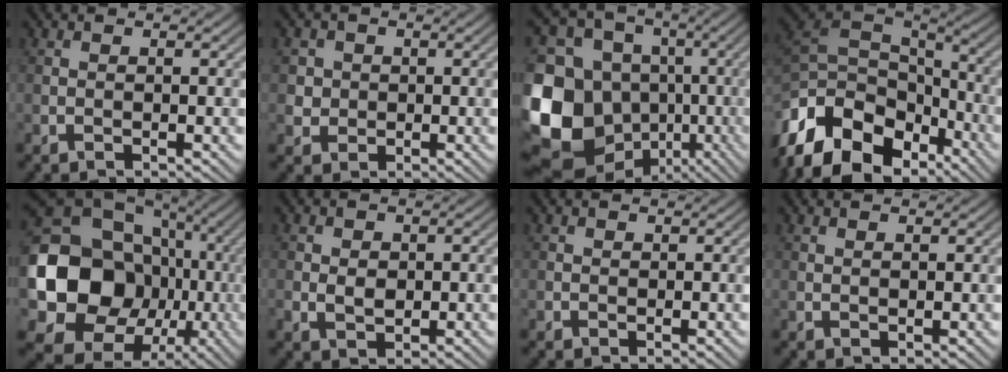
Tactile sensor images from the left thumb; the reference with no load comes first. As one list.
[{"total": 3.4, "force": [0.7, 3.2, 0.8], "torque": [-0.030, -0.008, 0.016]}, {"total": 18.1, "force": [-4.1, 15.3, 8.8], "torque": [-0.265, -0.012, -0.060]}, {"total": 16.1, "force": [-8.5, 9.8, 9.5], "torque": [-0.254, -0.021, -0.143]}, {"total": 20.4, "force": [-2.3, 17.4, 10.4], "torque": [-0.219, -0.040, -0.045]}, {"total": 2.7, "force": [0.0, 2.0, 1.8], "torque": [-0.035, -0.003, -0.001]}, {"total": 0.7, "force": [0.2, 0.7, 0.1], "torque": [-0.001, -0.004, 0.002]}, {"total": 0.6, "force": [0.4, 0.2, 0.4], "torque": [-0.007, -0.002, 0.007]}]